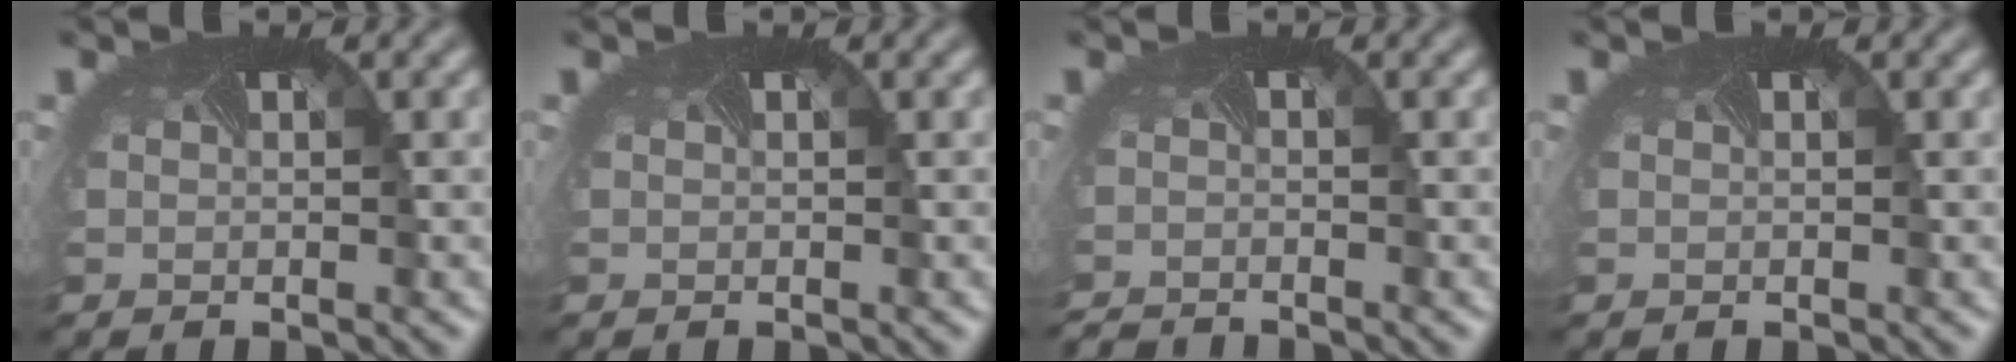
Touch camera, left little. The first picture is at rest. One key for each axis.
{"total": 0.0}
{"total": 2.3, "fx": -2.3, "fy": -0.3, "fz": -0.4, "tx": -0.003, "ty": -0.020, "tz": -0.042}
{"total": 0.0}